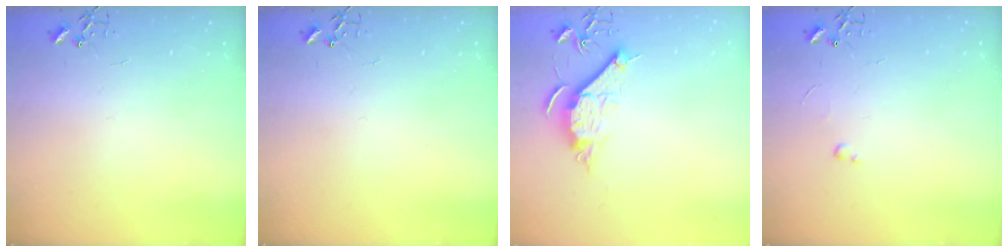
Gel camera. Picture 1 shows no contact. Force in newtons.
{"total": 0.0}
{"total": 9.8, "press": 9.8, "slide": 0.4}
{"total": 2.0, "press": 2.0, "slide": 0.3}